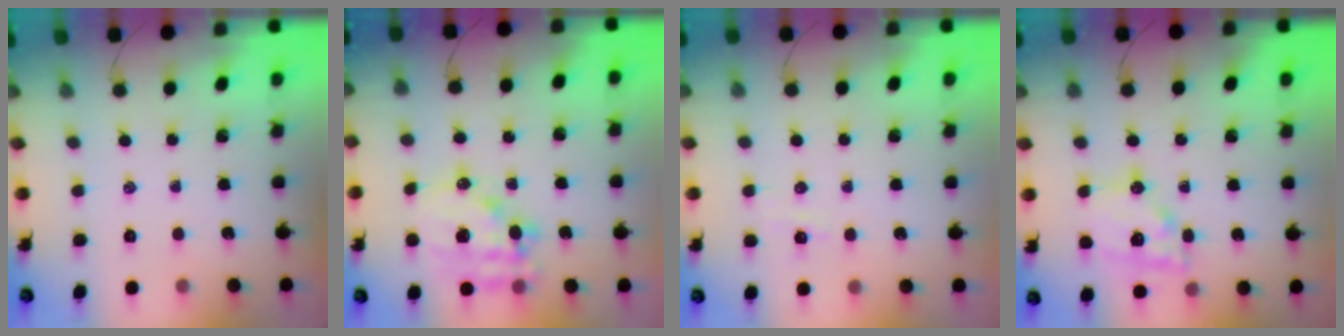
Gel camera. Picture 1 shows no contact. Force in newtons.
{"total": 14.3, "press": 13.9, "slide": 3.2}
{"total": 3.4, "press": 3.3, "slide": 0.6}
{"total": 14.2, "press": 14.0, "slide": 1.9}